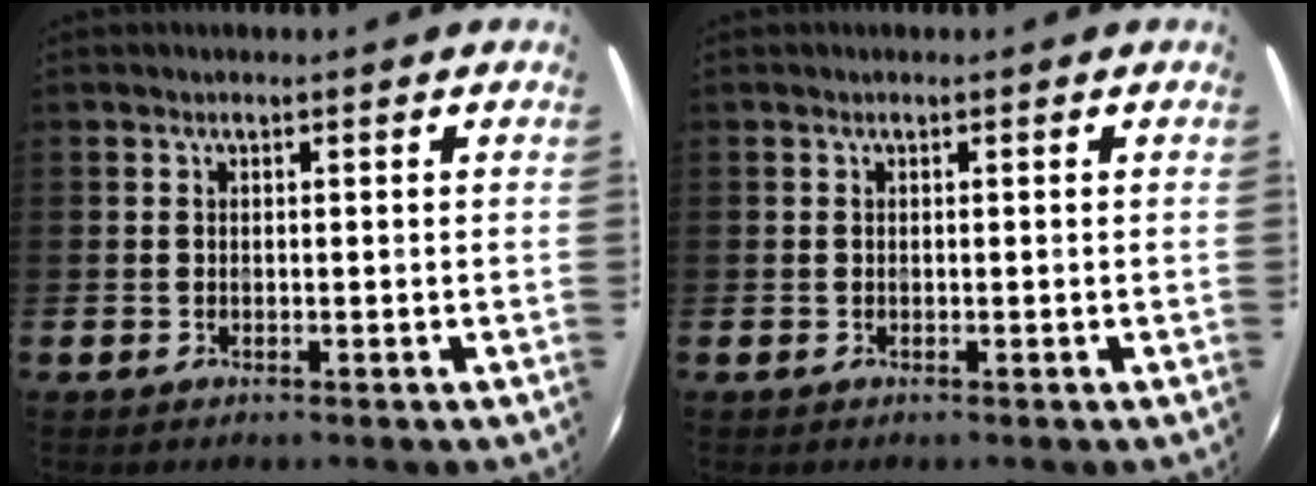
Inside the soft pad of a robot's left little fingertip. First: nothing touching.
{"total": 0.0}